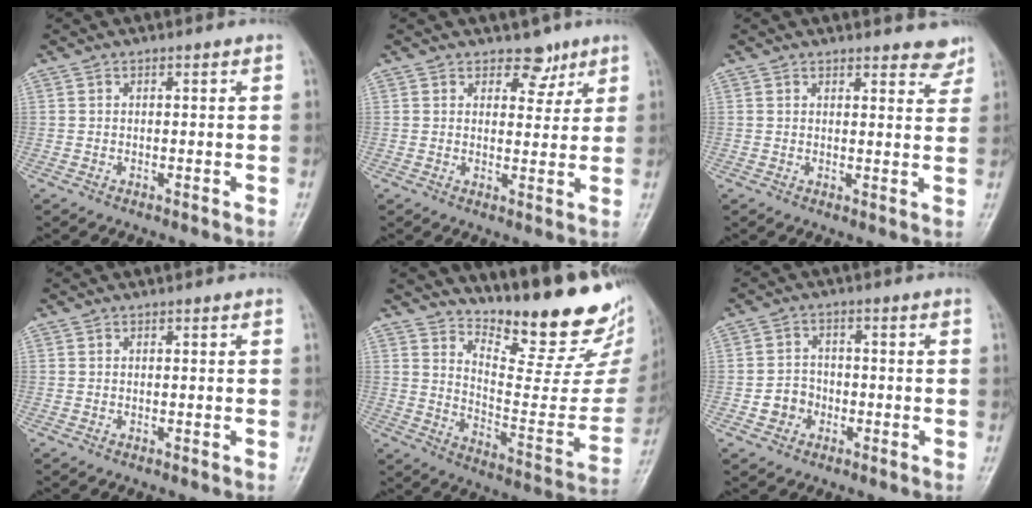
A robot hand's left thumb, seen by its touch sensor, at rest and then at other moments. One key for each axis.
{"total": 4.3, "fx": 3.0, "fy": 2.8, "fz": 1.3, "tx": 0.013, "ty": -0.017, "tz": 0.042}
{"total": 4.9, "fx": 4.5, "fy": 1.6, "fz": 1.4, "tx": 0.008, "ty": -0.029, "tz": 0.041}
{"total": 0.0}
{"total": 22.3, "fx": 17.8, "fy": 6.2, "fz": 11.8, "tx": -0.132, "ty": -0.140, "tz": 0.256}
{"total": 4.3, "fx": -1.5, "fy": 3.9, "fz": 1.3, "tx": 0.000, "ty": 0.017, "tz": -0.030}